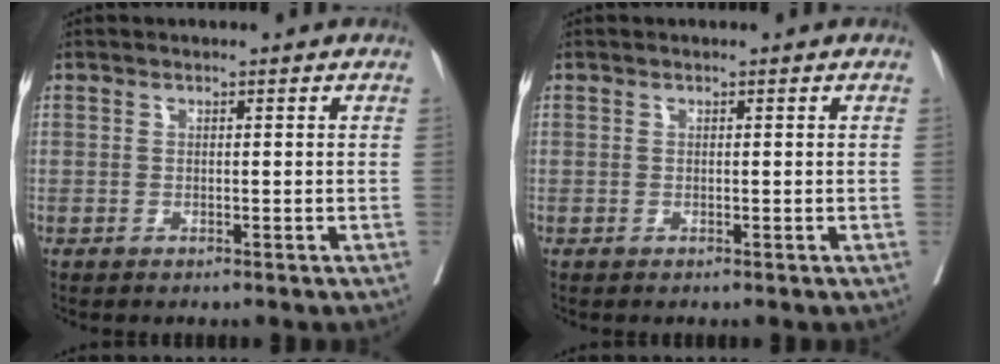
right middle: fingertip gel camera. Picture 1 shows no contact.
{"total": 0.0}